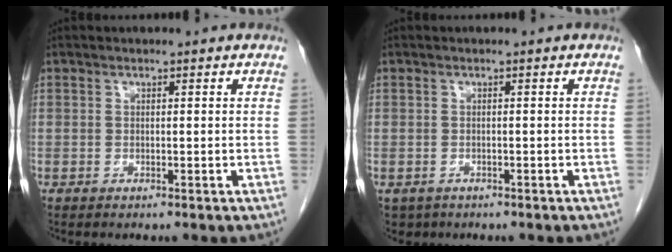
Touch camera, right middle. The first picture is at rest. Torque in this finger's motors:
{"motor_torque": [0.01, 0.00, 0.01, 0.00]}